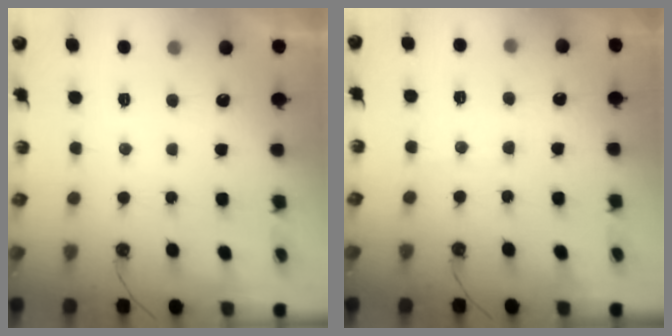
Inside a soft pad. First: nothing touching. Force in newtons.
{"total": 5.4, "press": 5.3, "slide": 0.7}